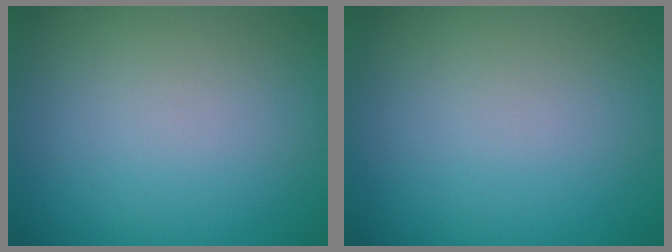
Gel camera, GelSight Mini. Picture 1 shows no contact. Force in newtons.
{"total": 0.0}